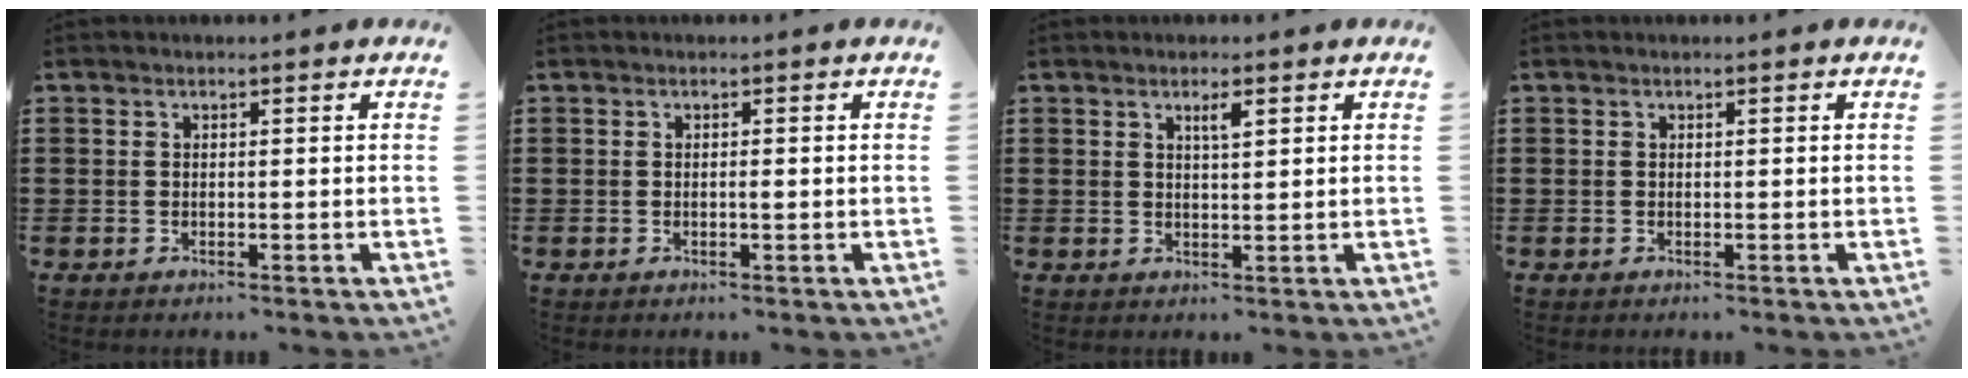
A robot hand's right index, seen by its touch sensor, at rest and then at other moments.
{"total": 0.6, "force": [-0.1, 0.0, 0.6], "torque": [-0.012, -0.005, -0.002]}
{"total": 2.0, "force": [1.0, 0.4, 1.6], "torque": [-0.025, 0.000, 0.014]}
{"total": 0.0}